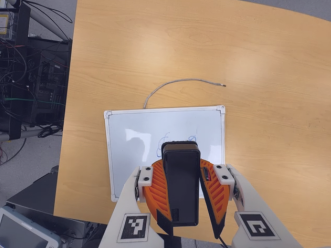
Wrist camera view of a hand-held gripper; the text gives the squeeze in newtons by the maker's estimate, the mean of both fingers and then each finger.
{"total": 12.4, "left": 10.7, "right": 14.1}